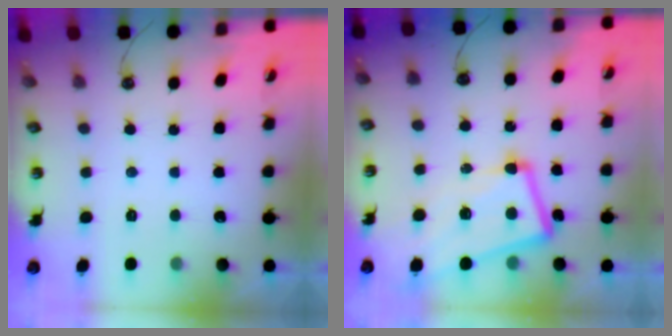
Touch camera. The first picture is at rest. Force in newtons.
{"total": 10.9, "press": 10.7, "slide": 2.3}